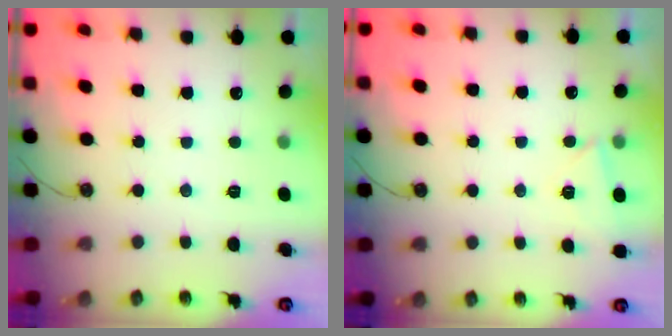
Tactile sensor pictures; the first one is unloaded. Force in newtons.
{"total": 4.2, "press": 3.2, "slide": 2.8}